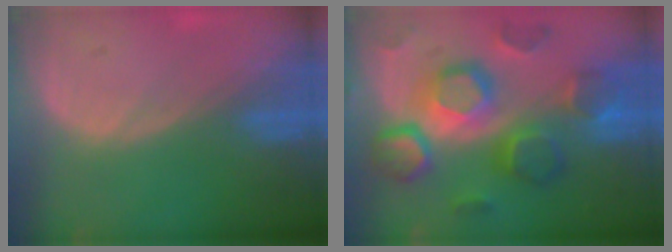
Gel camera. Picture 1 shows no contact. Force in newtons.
{"total": 12.0, "press": 11.9, "slide": 1.1}